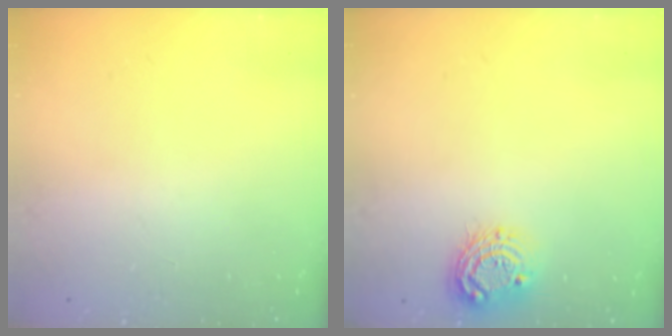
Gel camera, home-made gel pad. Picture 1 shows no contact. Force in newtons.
{"total": 9.2, "press": 9.2, "slide": 0.4}